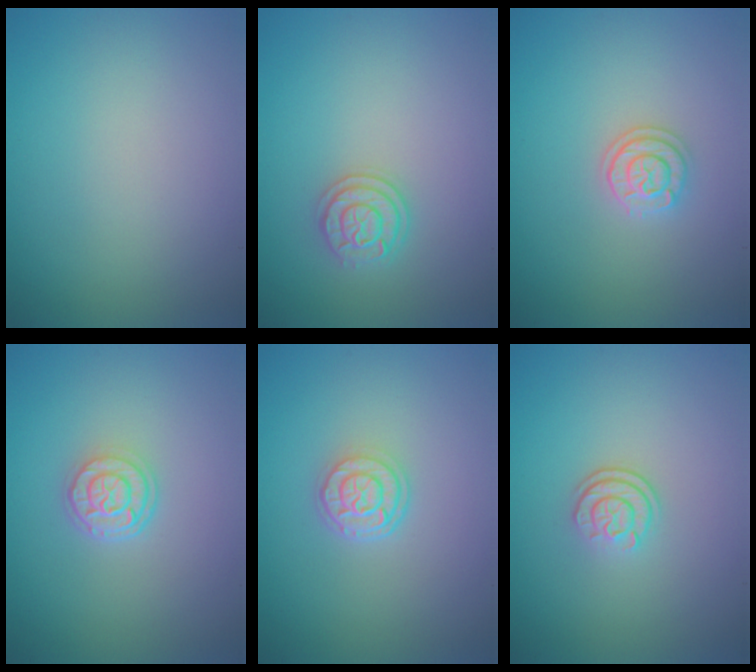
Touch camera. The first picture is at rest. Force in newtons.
{"total": 2.1, "press": 2.1, "slide": 0.3}
{"total": 2.1, "press": 2.0, "slide": 0.6}
{"total": 2.8, "press": 2.1, "slide": 1.8}
{"total": 2.8, "press": 2.1, "slide": 1.8}
{"total": 2.3, "press": 1.7, "slide": 1.5}